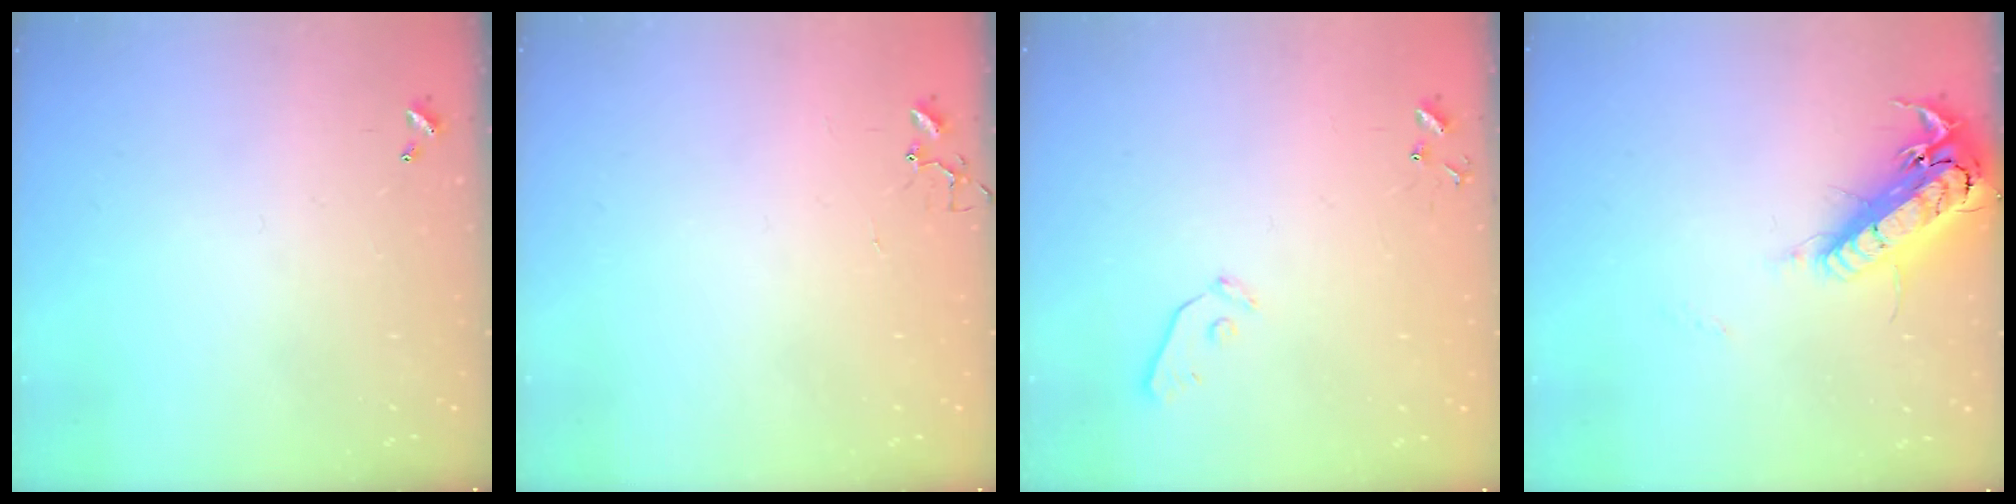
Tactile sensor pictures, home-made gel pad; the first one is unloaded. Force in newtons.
{"total": 5.5, "press": 5.5, "slide": 0.3}
{"total": 6.2, "press": 6.1, "slide": 0.7}
{"total": 19.1, "press": 18.6, "slide": 4.1}